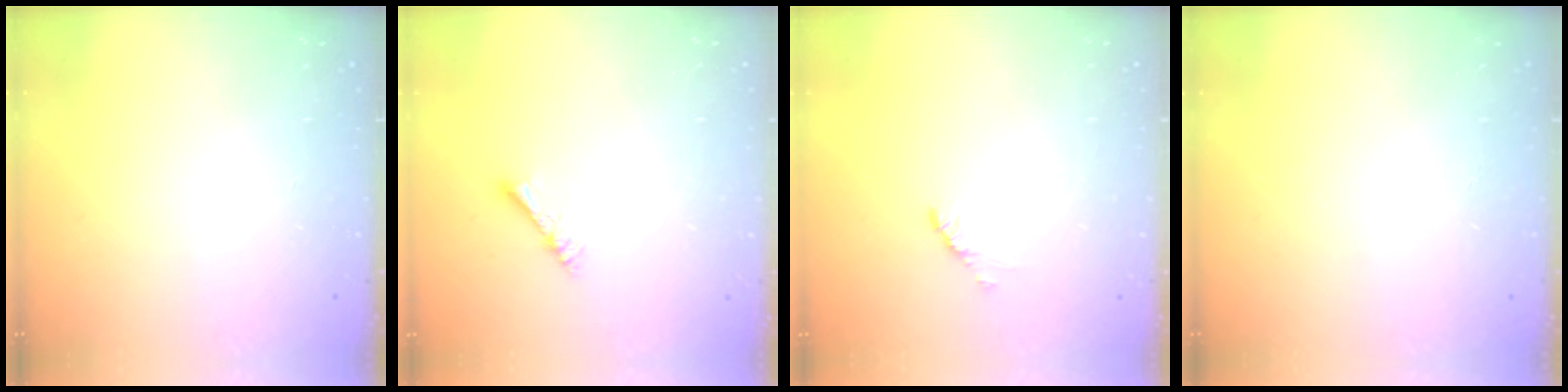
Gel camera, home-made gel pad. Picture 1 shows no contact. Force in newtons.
{"total": 2.8, "press": 2.8, "slide": 0.4}
{"total": 2.7, "press": 2.7, "slide": 0.5}
{"total": 0.0}